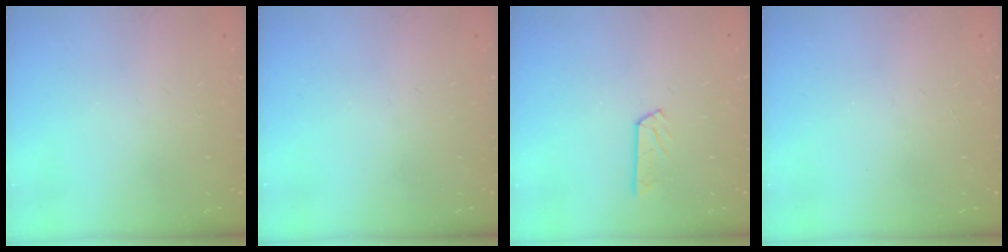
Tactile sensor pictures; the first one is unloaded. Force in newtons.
{"total": 0.0}
{"total": 4.3, "press": 4.3, "slide": 0.3}
{"total": 0.0}